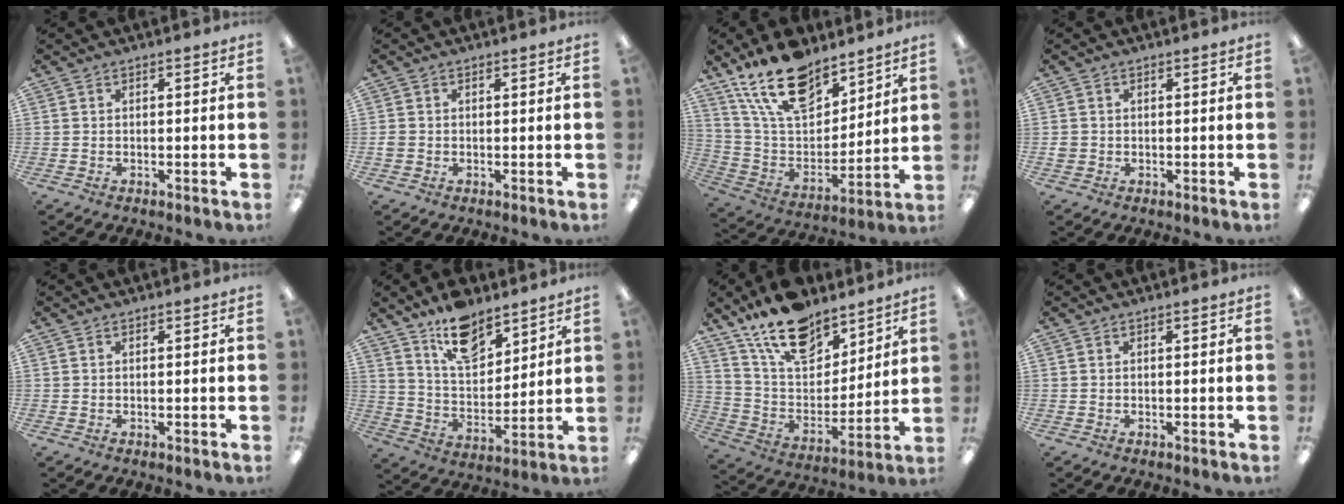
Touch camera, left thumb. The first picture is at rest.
{"total": 1.3, "force": [-0.2, 1.2, 0.4], "torque": [-0.007, 0.004, -0.006]}
{"total": 19.1, "force": [13.6, 9.4, 9.6], "torque": [-0.182, -0.070, 0.248]}
{"total": 1.6, "force": [-0.1, 1.5, 0.4], "torque": [-0.008, 0.005, -0.004]}
{"total": 0.0}
{"total": 13.1, "force": [9.8, 6.3, 6.0], "torque": [-0.098, -0.053, 0.178]}
{"total": 17.2, "force": [13.1, 8.1, 7.5], "torque": [-0.148, -0.076, 0.240]}
{"total": 0.0}